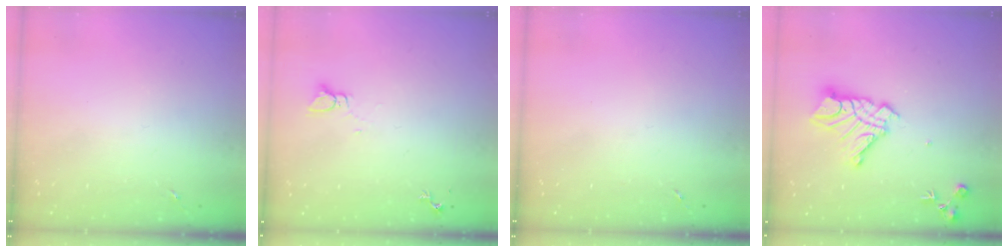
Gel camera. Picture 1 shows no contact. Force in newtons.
{"total": 2.2, "press": 2.2, "slide": 0.1}
{"total": 0.0}
{"total": 14.2, "press": 14.2, "slide": 1.3}